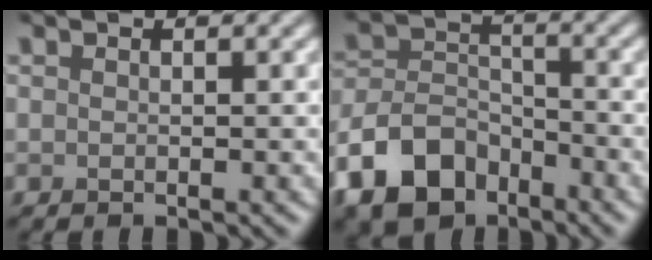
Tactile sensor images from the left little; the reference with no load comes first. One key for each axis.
{"total": 7.1, "fx": -4.6, "fy": 4.4, "fz": 3.3, "tx": -0.060, "ty": 0.002, "tz": -0.103}